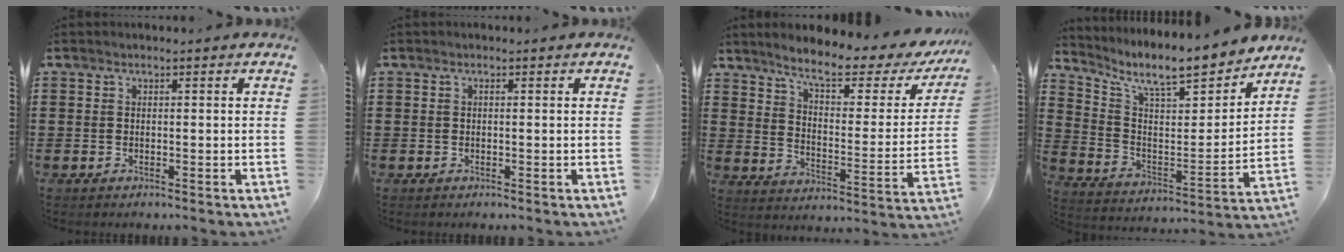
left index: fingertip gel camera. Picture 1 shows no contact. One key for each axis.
{"total": 0.0}
{"total": 8.1, "fx": 6.3, "fy": 1.4, "fz": 4.9, "tx": -0.105, "ty": -0.036, "tz": 0.099}
{"total": 9.8, "fx": 8.4, "fy": 1.9, "fz": 4.6, "tx": -0.113, "ty": -0.061, "tz": 0.138}